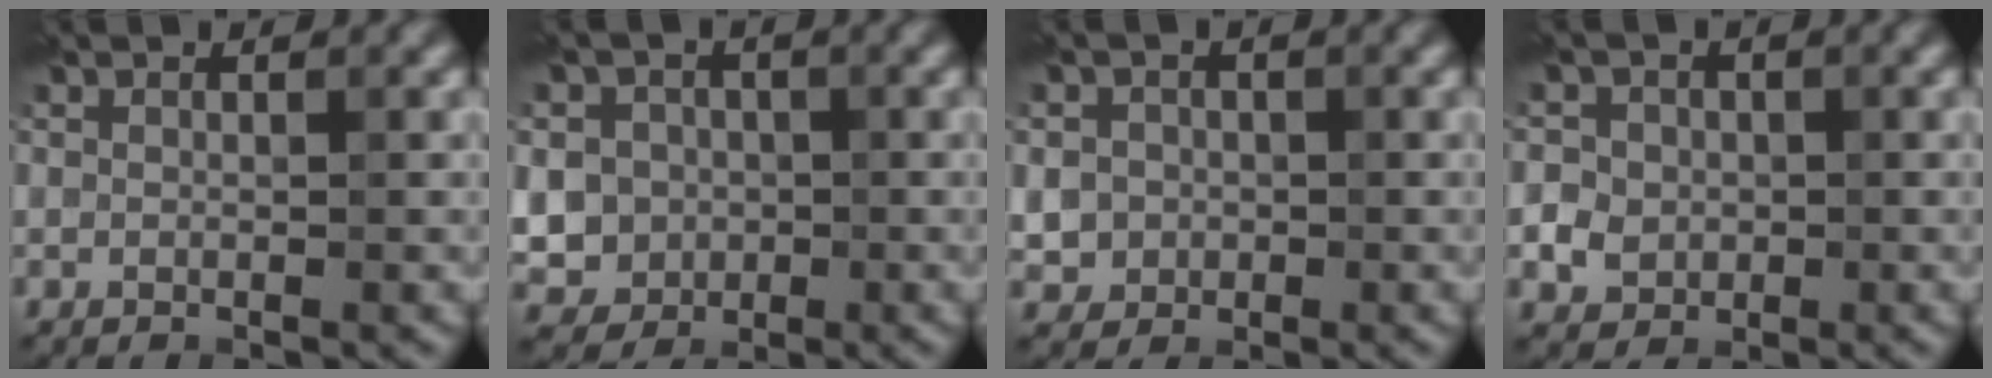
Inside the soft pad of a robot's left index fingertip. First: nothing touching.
{"total": 7.4, "force": [-0.4, 7.0, 2.4], "torque": [-0.048, 0.012, -0.028]}
{"total": 3.5, "force": [-0.3, 3.4, 0.8], "torque": [0.002, 0.011, -0.016]}
{"total": 4.0, "force": [-0.3, 3.7, 1.3], "torque": [-0.003, 0.017, -0.016]}